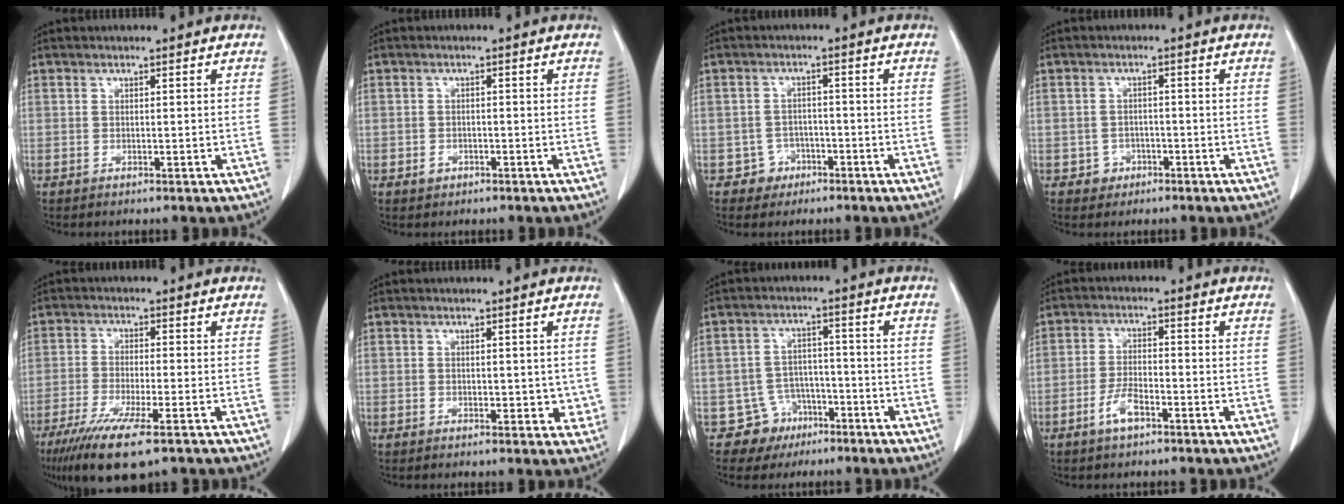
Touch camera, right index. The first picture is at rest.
{"total": 1.4, "force": [-0.6, 1.2, 0.3], "torque": [-0.001, 0.005, -0.006]}
{"total": 3.3, "force": [-1.6, 2.8, -0.3], "torque": [0.013, 0.016, -0.023]}
{"total": 2.4, "force": [-1.1, 2.2, 0.2], "torque": [0.005, 0.012, -0.012]}
{"total": 10.8, "force": [-6.9, 1.3, 8.1], "torque": [-0.142, -0.028, -0.111]}
{"total": 2.7, "force": [0.2, 1.9, 1.9], "torque": [-0.011, -0.003, 0.007]}
{"total": 5.8, "force": [-3.3, 4.8, -0.3], "torque": [0.016, 0.013, -0.048]}
{"total": 4.0, "force": [-2.3, 1.2, 3.0], "torque": [-0.060, 0.002, -0.043]}